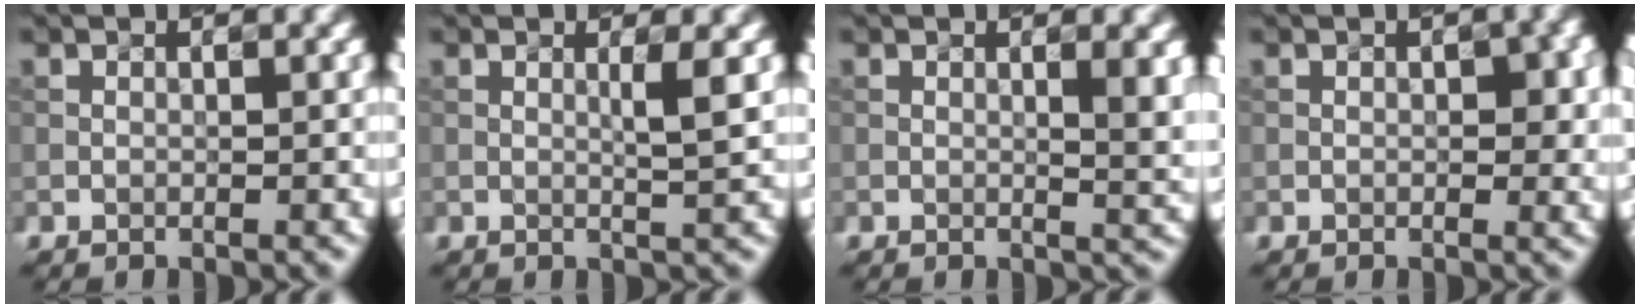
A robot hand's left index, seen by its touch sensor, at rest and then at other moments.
{"total": 1.9, "force": [0.2, 0.2, 1.9], "torque": [-0.029, 0.001, 0.005]}
{"total": 3.6, "force": [0.8, 1.1, 3.3], "torque": [-0.033, 0.002, 0.017]}
{"total": 2.5, "force": [0.2, 1.2, 2.2], "torque": [-0.026, 0.000, 0.009]}